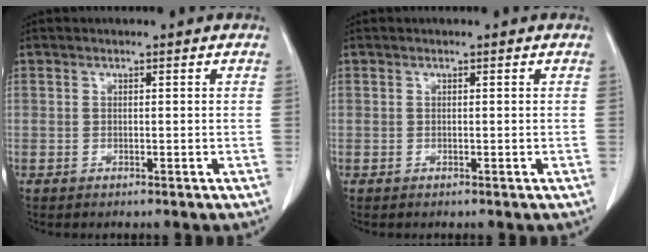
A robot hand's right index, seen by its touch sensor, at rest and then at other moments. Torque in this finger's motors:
{"motor_torque": [0.00, 0.00, 0.00, 0.00]}